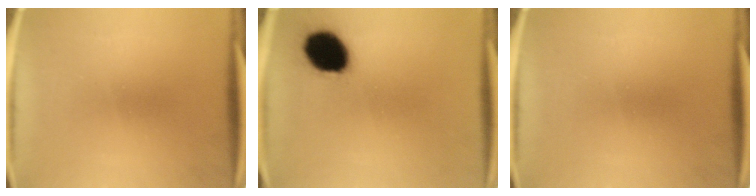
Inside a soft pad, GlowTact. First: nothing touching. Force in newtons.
{"total": 14.2}
{"total": 0.0}